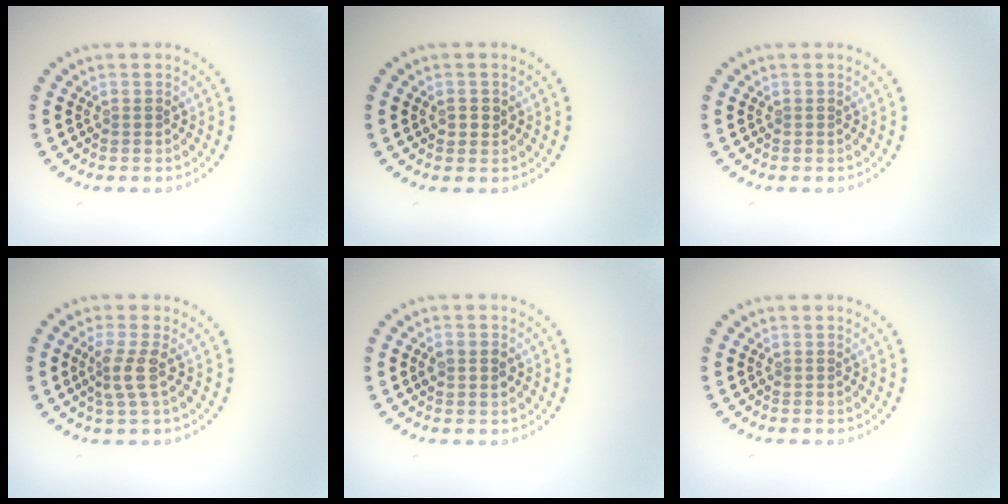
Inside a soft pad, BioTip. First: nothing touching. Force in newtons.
{"total": 1.0, "press": 1.0, "slide": 0.2}
{"total": 0.0}
{"total": 2.4, "press": 1.7, "slide": 1.6}
{"total": 1.6, "press": 1.6, "slide": 0.1}
{"total": 0.0}